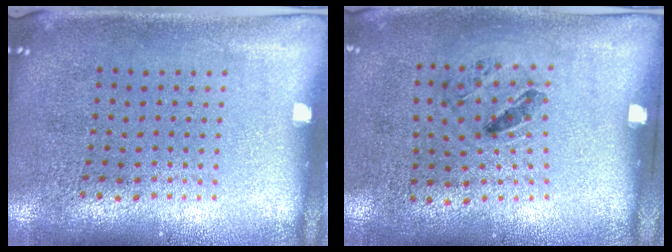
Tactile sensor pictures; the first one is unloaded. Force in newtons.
{"total": 1.3, "press": 0.7, "slide": 1.1}